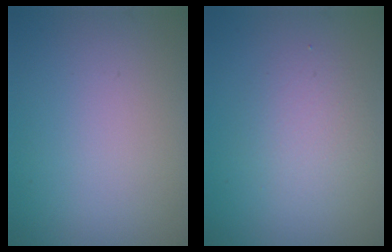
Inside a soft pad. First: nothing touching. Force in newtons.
{"total": 2.5, "press": 2.5, "slide": 0.2}